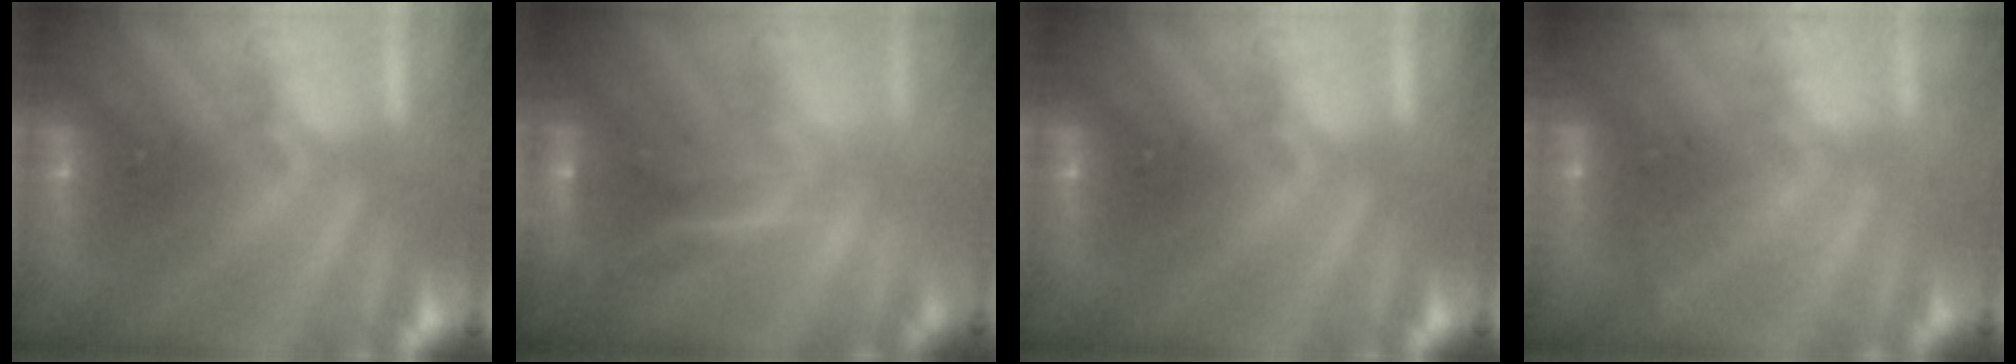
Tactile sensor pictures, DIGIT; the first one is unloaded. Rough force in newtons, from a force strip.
{"total": 2.5}
{"total": 0.0}
{"total": 2.0}